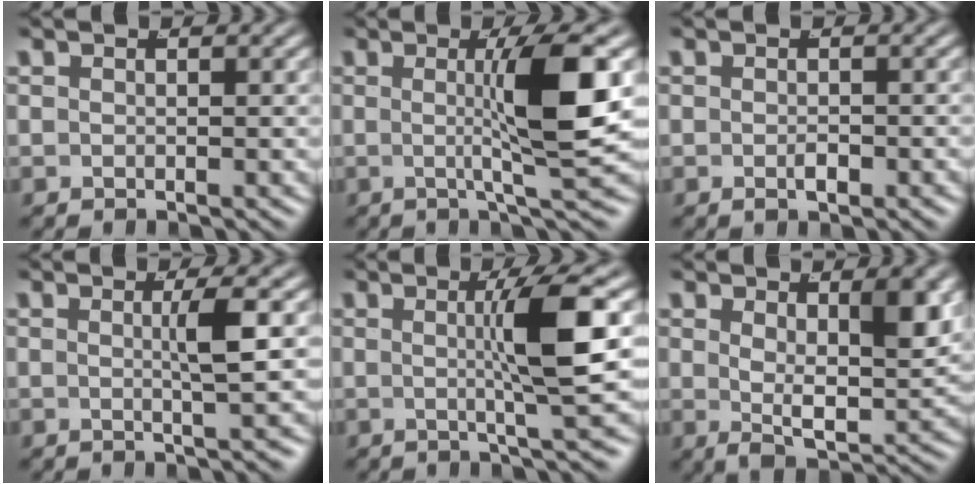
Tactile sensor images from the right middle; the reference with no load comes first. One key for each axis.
{"total": 6.7, "fx": 0.5, "fy": -0.3, "fz": 6.7, "tx": -0.108, "ty": -0.004, "tz": 0.006}
{"total": 0.9, "fx": -0.5, "fy": 0.3, "fz": 0.7, "tx": -0.015, "ty": -0.002, "tz": -0.007}
{"total": 2.5, "fx": 0.1, "fy": -1.1, "fz": 2.3, "tx": -0.035, "ty": -0.002, "tz": 0.000}
{"total": 5.2, "fx": 0.3, "fy": -0.9, "fz": 5.1, "tx": -0.085, "ty": -0.002, "tz": 0.002}
{"total": 4.9, "fx": 1.2, "fy": 1.4, "fz": 4.5, "tx": -0.076, "ty": -0.026, "tz": 0.031}